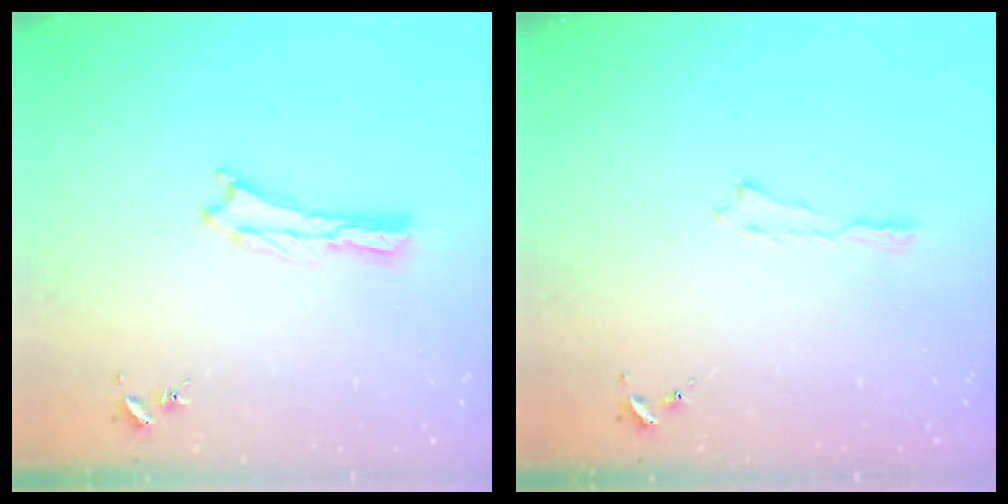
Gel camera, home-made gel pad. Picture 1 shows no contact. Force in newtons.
{"total": 0.0}